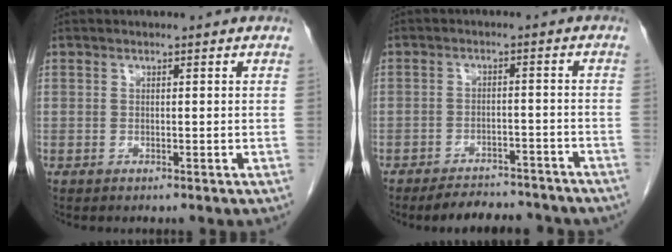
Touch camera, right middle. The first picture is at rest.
{"total": 10.2, "force": [-9.3, 2.6, 3.3], "torque": [-0.041, 0.002, -0.118]}